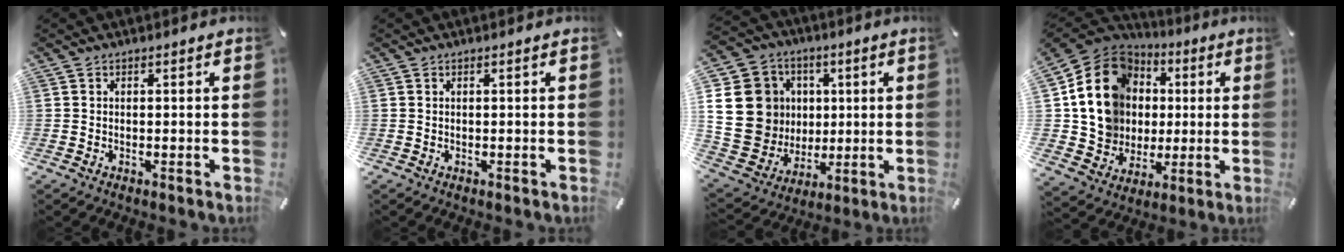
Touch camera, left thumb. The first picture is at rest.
{"total": 0.0}
{"total": 19.8, "force": [3.0, 18.0, 7.6], "torque": [-0.152, -0.008, 0.082]}
{"total": 17.8, "force": [2.7, 16.0, 7.2], "torque": [-0.145, -0.013, 0.063]}